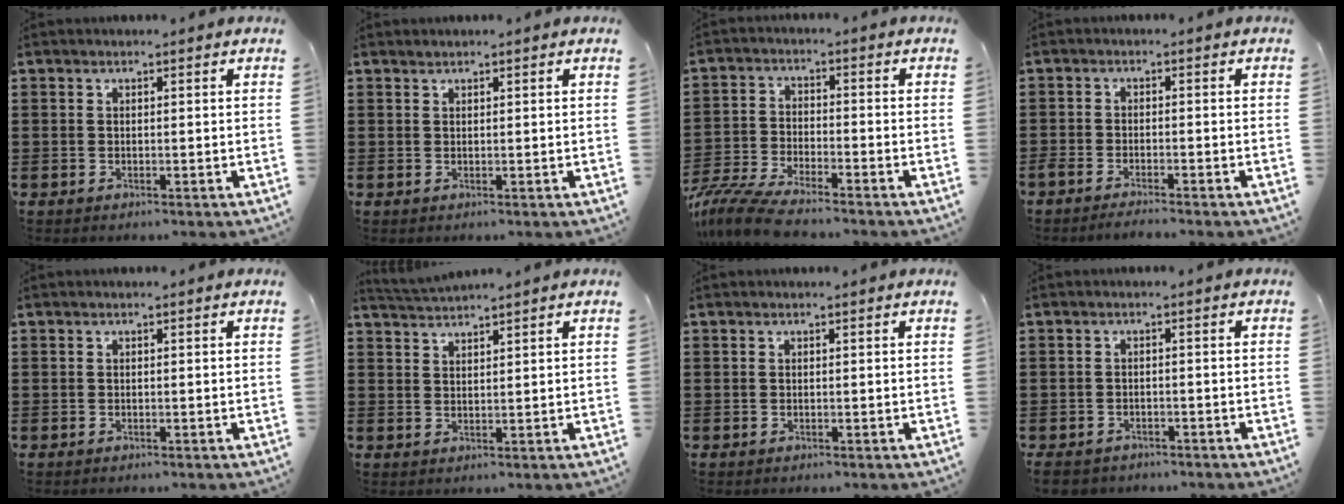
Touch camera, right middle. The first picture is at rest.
{"total": 0.7, "force": [0.7, -0.1, 0.1], "torque": [-0.003, -0.002, 0.013]}
{"total": 7.2, "force": [-6.6, 0.6, 2.7], "torque": [-0.078, -0.013, -0.135]}
{"total": 1.8, "force": [-1.7, 0.1, 0.6], "torque": [-0.013, 0.001, -0.034]}
{"total": 0.0}
{"total": 2.3, "force": [2.3, -0.2, 0.2], "torque": [-0.011, 0.001, 0.045]}
{"total": 0.0}
{"total": 2.1, "force": [-2.0, 0.6, 0.3], "torque": [-0.008, 0.000, -0.043]}